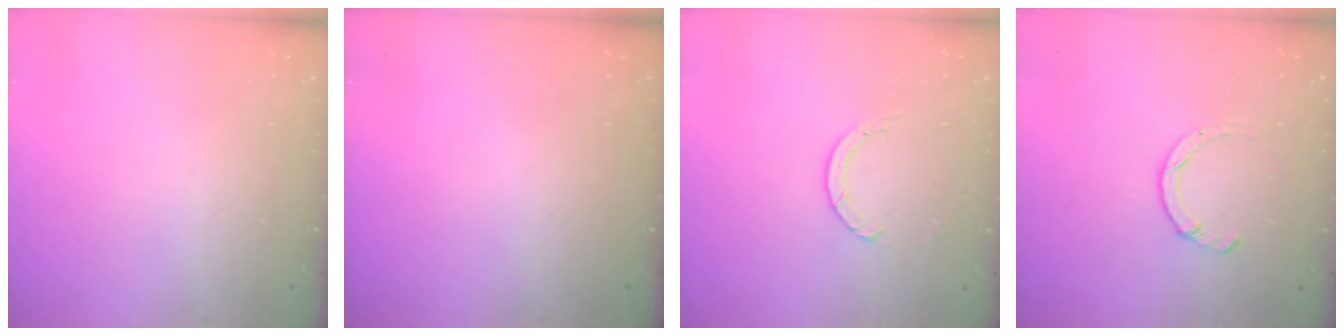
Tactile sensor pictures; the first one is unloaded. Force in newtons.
{"total": 0.0}
{"total": 2.7, "press": 2.7, "slide": 0.3}
{"total": 2.3, "press": 2.3, "slide": 0.5}